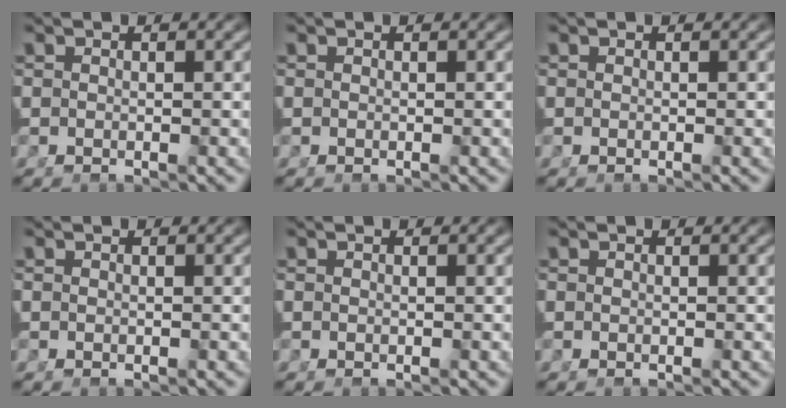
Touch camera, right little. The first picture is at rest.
{"total": 0.0}
{"total": 0.0}
{"total": 0.0}
{"total": 0.0}
{"total": 0.0}